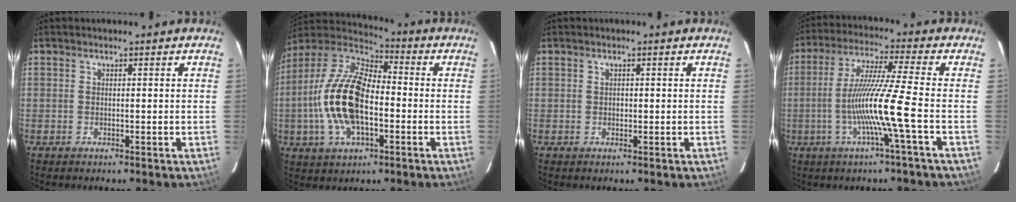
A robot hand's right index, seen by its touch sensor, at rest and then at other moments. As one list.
[{"total": 18.3, "force": [-3.2, 9.1, 15.5], "torque": [-0.323, 0.004, -0.065]}, {"total": 0.5, "force": [0.3, 0.4, 0.3], "torque": [-0.002, 0.002, 0.006]}, {"total": 12.1, "force": [-3.5, -2.2, 11.4], "torque": [-0.214, -0.007, -0.065]}]